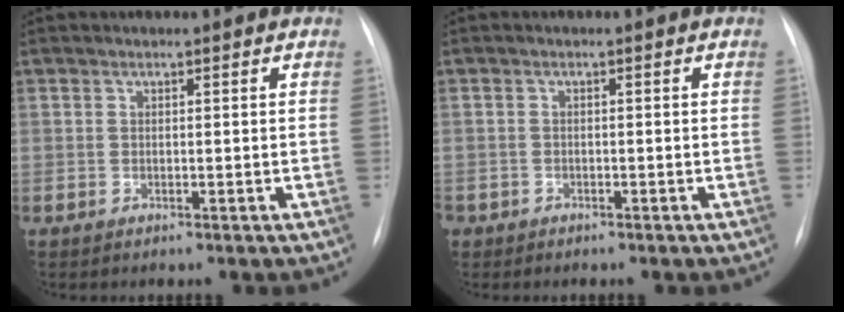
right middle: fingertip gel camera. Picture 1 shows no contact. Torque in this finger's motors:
{"motor_torque": [1.32, -0.82, 1.05, 0.21]}